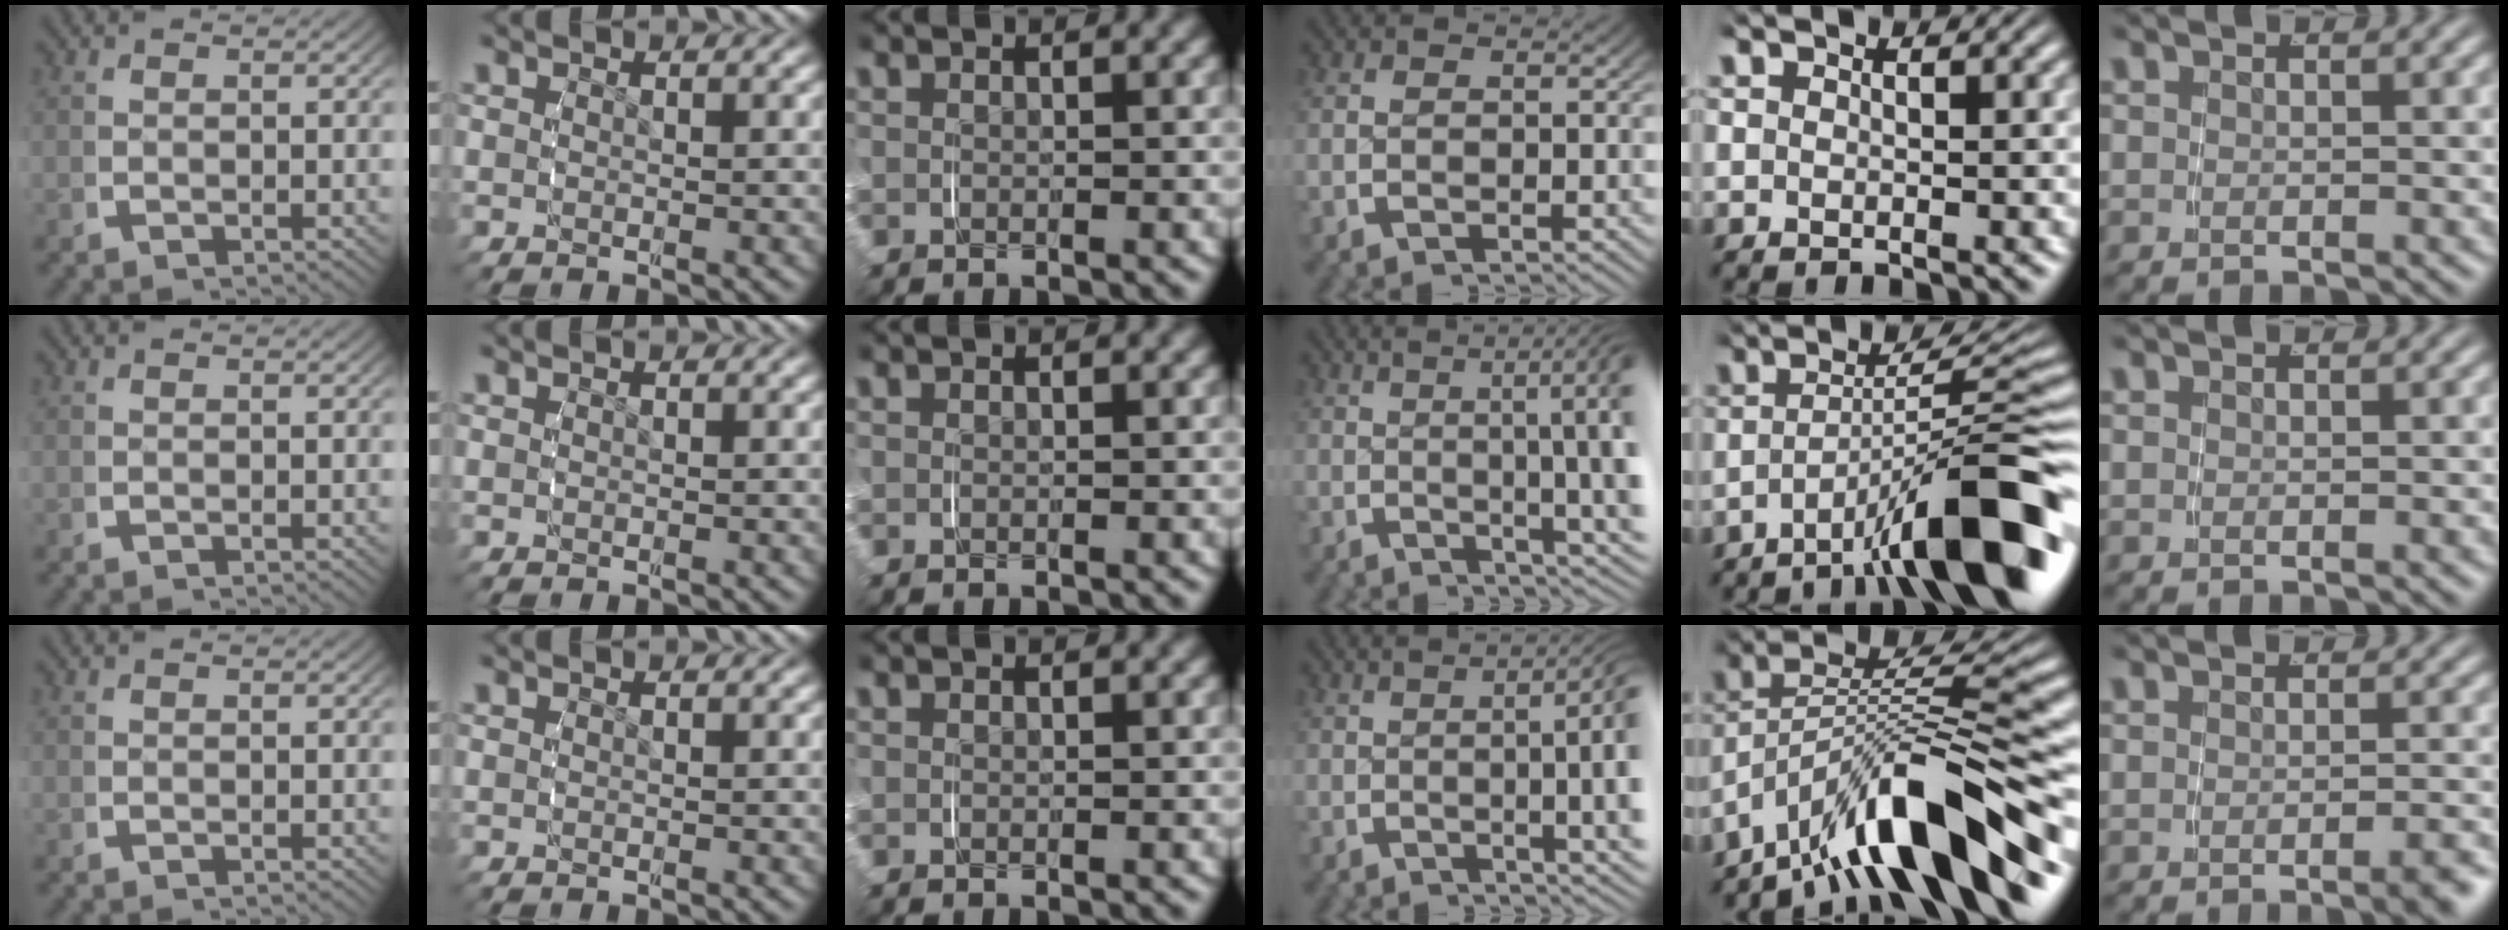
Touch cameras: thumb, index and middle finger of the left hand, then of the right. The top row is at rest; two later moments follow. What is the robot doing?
{"motion": "grasp_and_lifting", "object": "pencil case"}